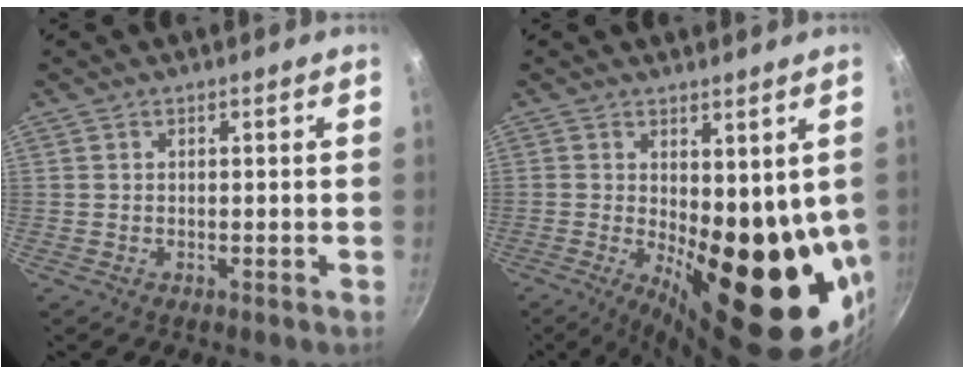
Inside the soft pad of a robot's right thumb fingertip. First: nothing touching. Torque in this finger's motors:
{"motor_torque": [-0.17, 1.69, 2.77, 0.00, 0.24]}